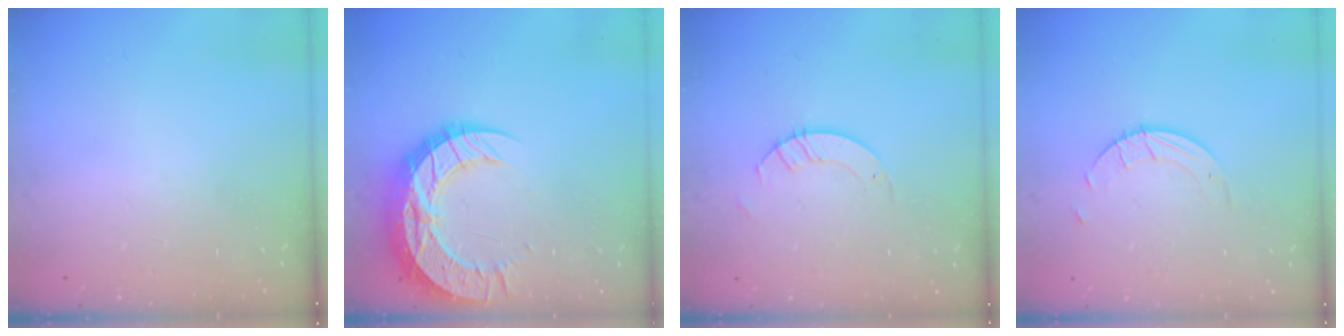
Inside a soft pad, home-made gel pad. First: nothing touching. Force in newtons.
{"total": 17.5, "press": 17.4, "slide": 1.4}
{"total": 2.6, "press": 2.6, "slide": 0.2}
{"total": 2.7, "press": 2.7, "slide": 0.3}